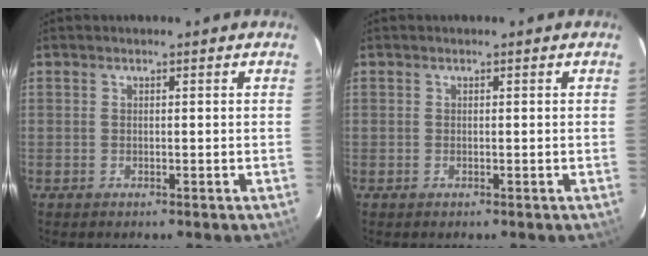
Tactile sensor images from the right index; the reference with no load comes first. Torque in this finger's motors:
{"motor_torque": [-0.07, 0.16, -0.03, 0.00]}